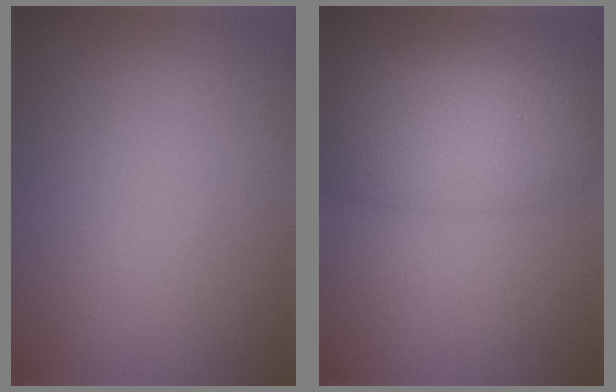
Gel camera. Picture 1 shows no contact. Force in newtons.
{"total": 6.0, "press": 6.0, "slide": 0.2}